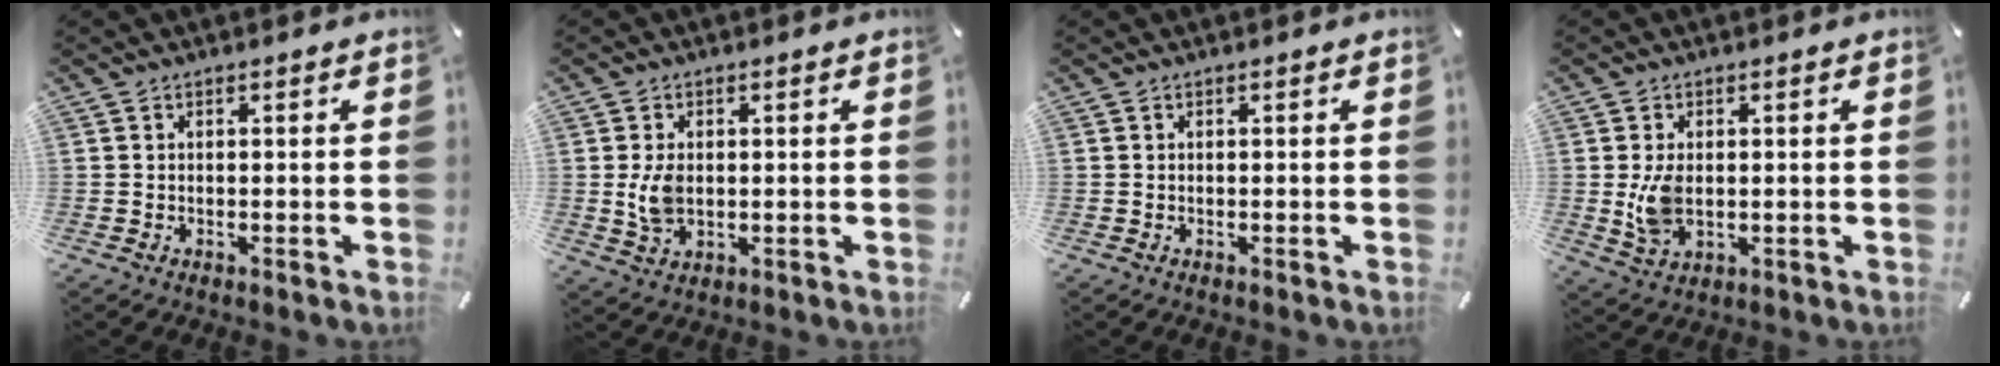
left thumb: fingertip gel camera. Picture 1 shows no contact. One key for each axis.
{"total": 7.3, "fx": 0.2, "fy": 5.1, "fz": 5.3, "tx": -0.115, "ty": -0.002, "tz": 0.002}
{"total": 0.0}
{"total": 6.5, "fx": 0.2, "fy": 4.3, "fz": 4.8, "tx": -0.085, "ty": -0.008, "tz": -0.001}